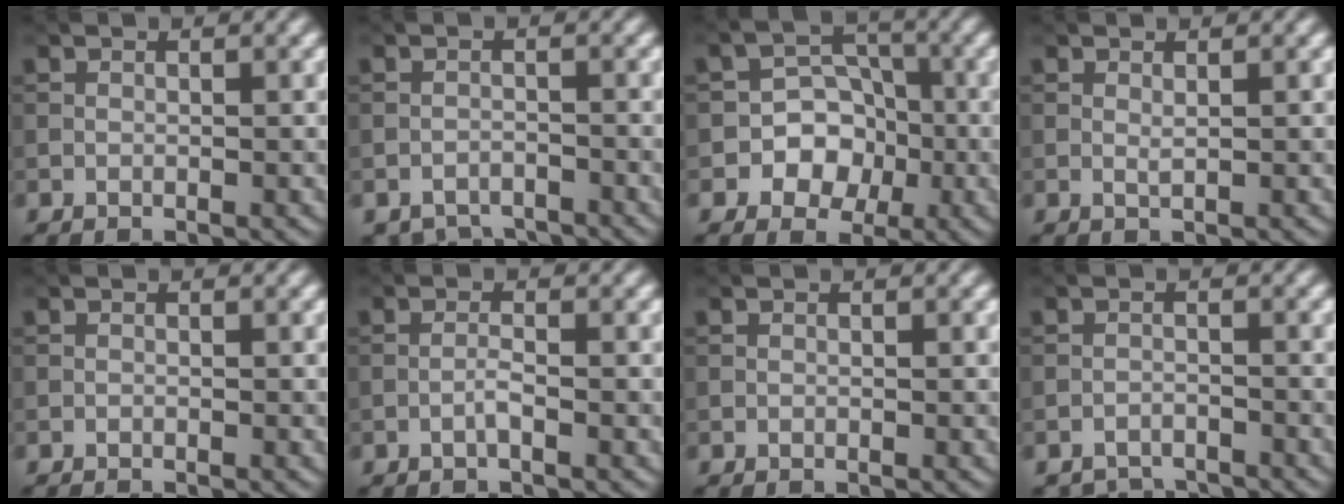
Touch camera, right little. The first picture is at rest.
{"total": 3.6, "force": [-3.4, 1.0, 0.5], "torque": [-0.004, -0.007, -0.058]}
{"total": 5.2, "force": [-1.6, 4.4, 2.2], "torque": [0.006, 0.012, -0.049]}
{"total": 0.5, "force": [0.3, 0.1, 0.4], "torque": [-0.010, -0.003, 0.007]}
{"total": 0.5, "force": [-0.5, -0.1, 0.0], "torque": [0.002, -0.002, -0.012]}
{"total": 1.1, "force": [-0.6, 0.0, 0.9], "torque": [-0.018, 0.005, -0.013]}
{"total": 0.0}
{"total": 3.3, "force": [-3.2, 0.6, 0.1], "torque": [0.001, -0.006, -0.056]}